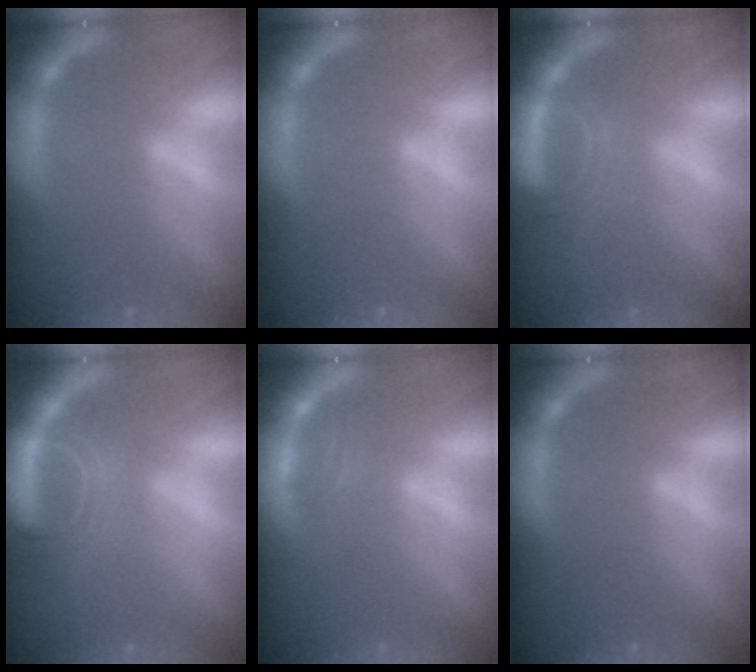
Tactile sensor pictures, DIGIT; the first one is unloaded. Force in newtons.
{"total": 0.0}
{"total": 4.5}
{"total": 7.0}
{"total": 2.0}
{"total": 0.0}